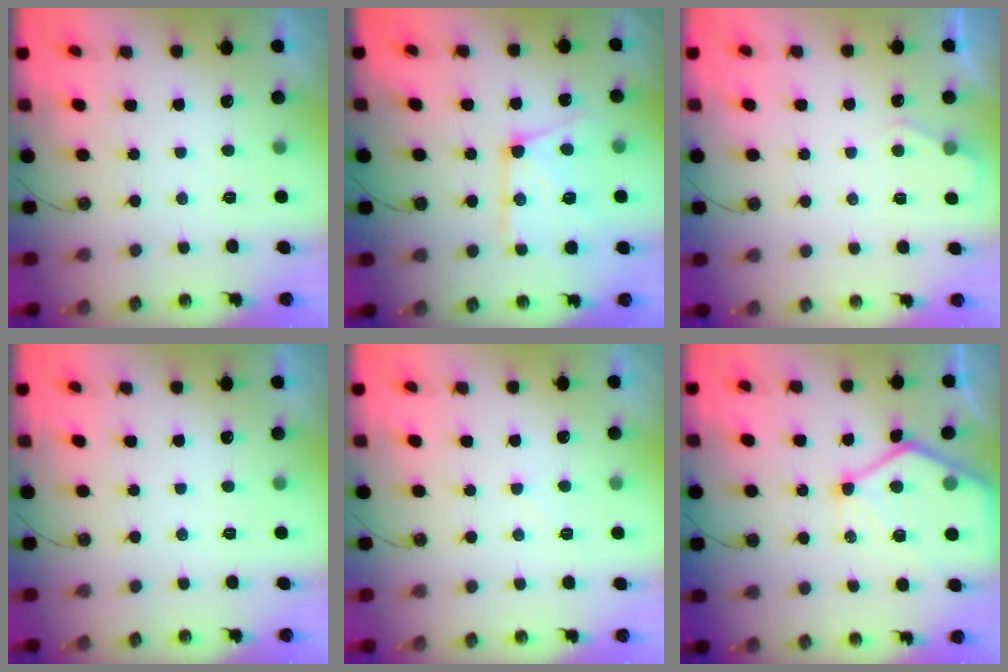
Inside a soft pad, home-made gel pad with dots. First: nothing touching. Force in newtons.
{"total": 15.9, "press": 15.8, "slide": 1.7}
{"total": 3.7, "press": 3.7, "slide": 0.5}
{"total": 0.0}
{"total": 3.7, "press": 3.7, "slide": 0.5}
{"total": 16.0, "press": 15.9, "slide": 1.5}